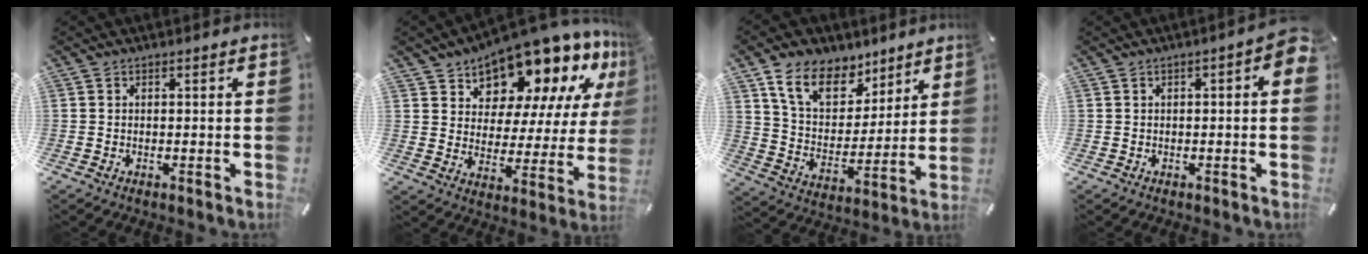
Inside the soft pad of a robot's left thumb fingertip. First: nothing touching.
{"total": 14.5, "force": [12.6, 6.2, 3.5], "torque": [-0.070, -0.123, 0.219]}
{"total": 13.9, "force": [9.3, 8.6, 5.6], "torque": [-0.113, -0.047, 0.178]}
{"total": 3.1, "force": [-0.3, 1.2, 2.8], "torque": [-0.050, 0.010, -0.005]}